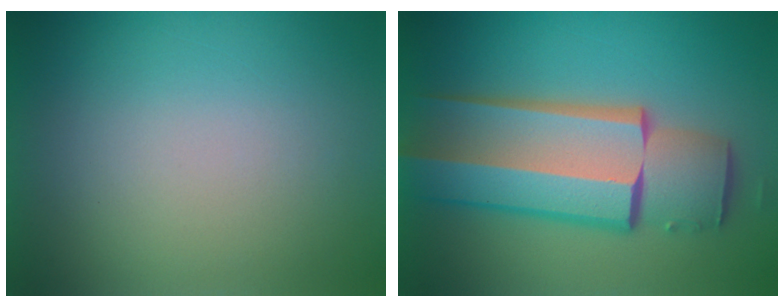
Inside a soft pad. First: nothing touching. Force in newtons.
{"total": 9.4}